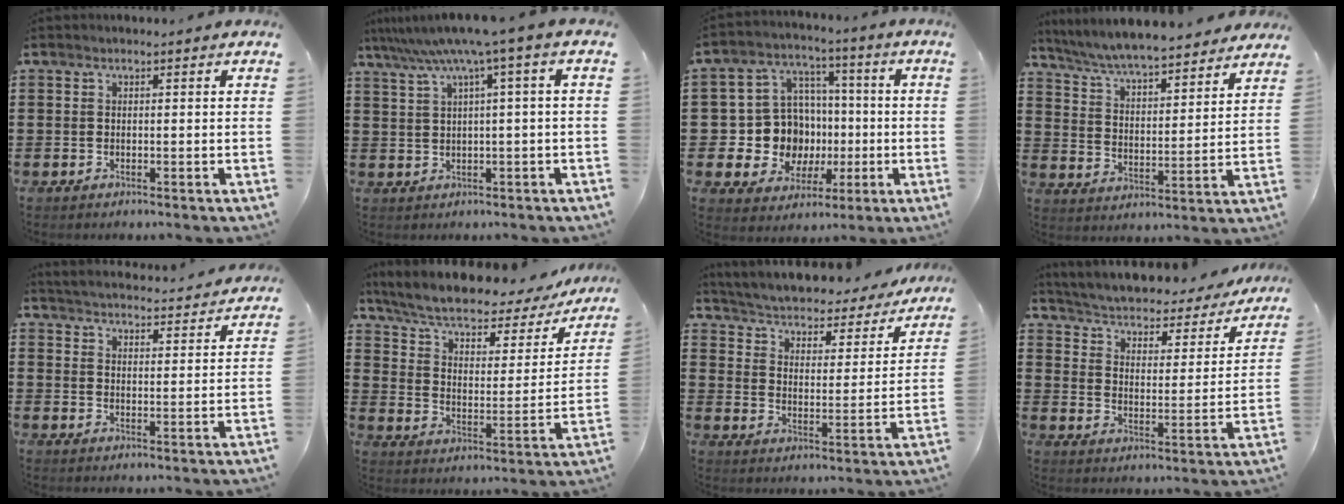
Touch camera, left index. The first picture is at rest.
{"total": 5.6, "force": [2.1, -0.6, 5.2], "torque": [-0.104, -0.020, 0.031]}
{"total": 10.7, "force": [-0.7, 10.1, 3.3], "torque": [-0.112, 0.000, -0.001]}
{"total": 6.4, "force": [6.2, 0.3, 1.7], "torque": [-0.061, -0.039, 0.108]}
{"total": 4.1, "force": [4.0, -0.5, 0.0], "torque": [-0.022, -0.033, 0.067]}
{"total": 6.2, "force": [4.9, 1.7, 3.4], "torque": [-0.087, -0.032, 0.079]}
{"total": 2.6, "force": [2.5, 0.4, 0.4], "torque": [-0.027, -0.028, 0.030]}
{"total": 2.3, "force": [2.2, 0.6, 0.5], "torque": [-0.028, -0.026, 0.025]}